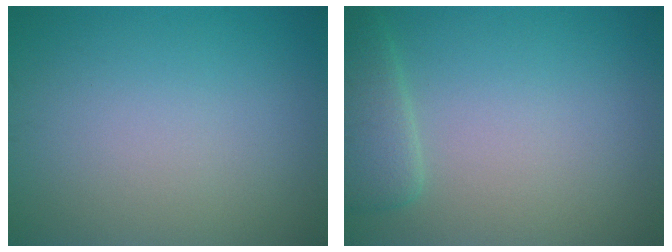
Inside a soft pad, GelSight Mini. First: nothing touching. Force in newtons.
{"total": 2.9, "press": 2.9, "slide": 0.3}